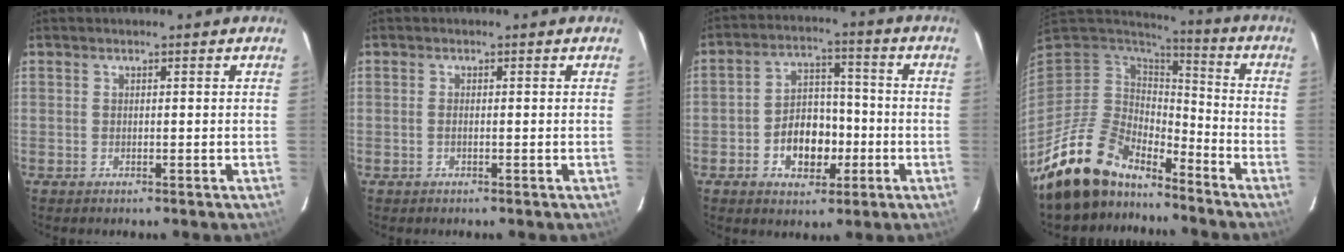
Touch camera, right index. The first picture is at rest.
{"total": 0.6, "force": [-0.2, 0.2, 0.5], "torque": [-0.013, 0.002, -0.006]}
{"total": 9.4, "force": [-3.3, 6.6, 5.8], "torque": [-0.113, 0.021, -0.042]}
{"total": 16.4, "force": [-13.6, 6.7, 6.2], "torque": [-0.148, -0.008, -0.240]}